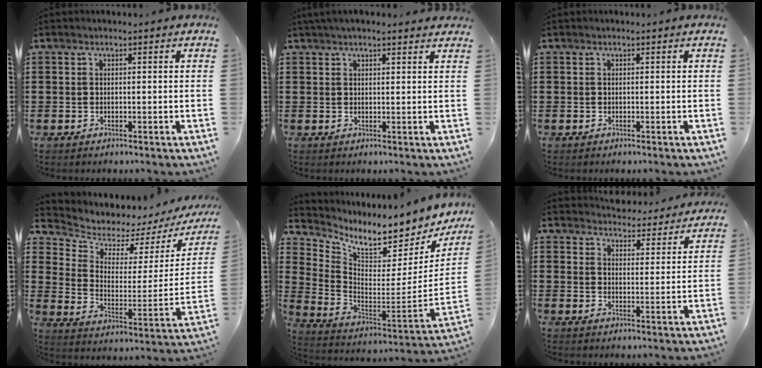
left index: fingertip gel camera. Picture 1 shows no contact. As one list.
[{"total": 2.2, "force": [1.9, 0.4, 1.1], "torque": [-0.024, 0.005, 0.036]}, {"total": 0.0}, {"total": 4.2, "force": [3.9, 1.6, 0.0], "torque": [-0.032, -0.038, 0.061]}, {"total": 6.5, "force": [6.0, 1.0, 2.3], "torque": [-0.065, -0.070, 0.097]}, {"total": 4.3, "force": [4.3, 0.1, 0.0], "torque": [-0.012, -0.032, 0.073]}]